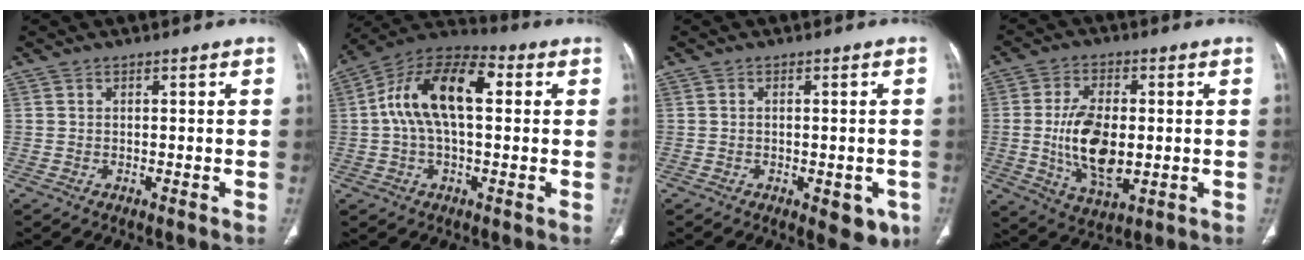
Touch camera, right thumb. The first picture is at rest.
{"total": 15.4, "force": [2.5, 7.8, 13.1], "torque": [-0.236, 0.042, 0.036]}
{"total": 5.5, "force": [-2.2, 2.8, 4.3], "torque": [-0.028, 0.001, -0.020]}
{"total": 12.9, "force": [-0.7, 6.8, 10.9], "torque": [-0.197, -0.010, -0.004]}